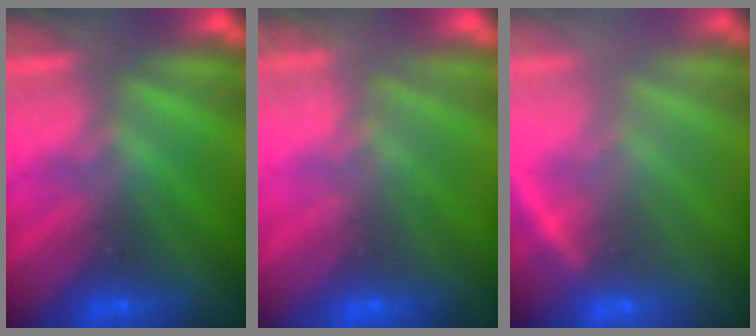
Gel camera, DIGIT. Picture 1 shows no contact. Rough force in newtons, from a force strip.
{"total": 9.2}
{"total": 2.4}